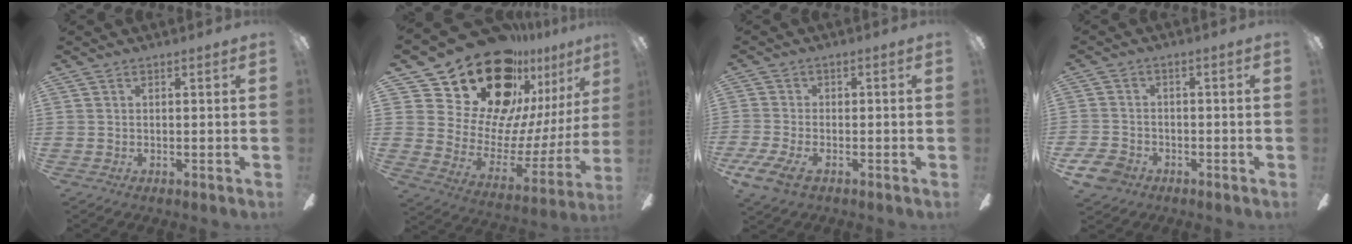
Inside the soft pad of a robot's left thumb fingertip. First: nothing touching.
{"total": 26.9, "force": [19.8, 13.8, 11.8], "torque": [-0.208, -0.142, 0.376]}
{"total": 6.5, "force": [-3.1, 3.5, 4.6], "torque": [-0.108, 0.001, -0.057]}
{"total": 6.2, "force": [-3.7, 4.4, 2.4], "torque": [-0.058, 0.020, -0.072]}